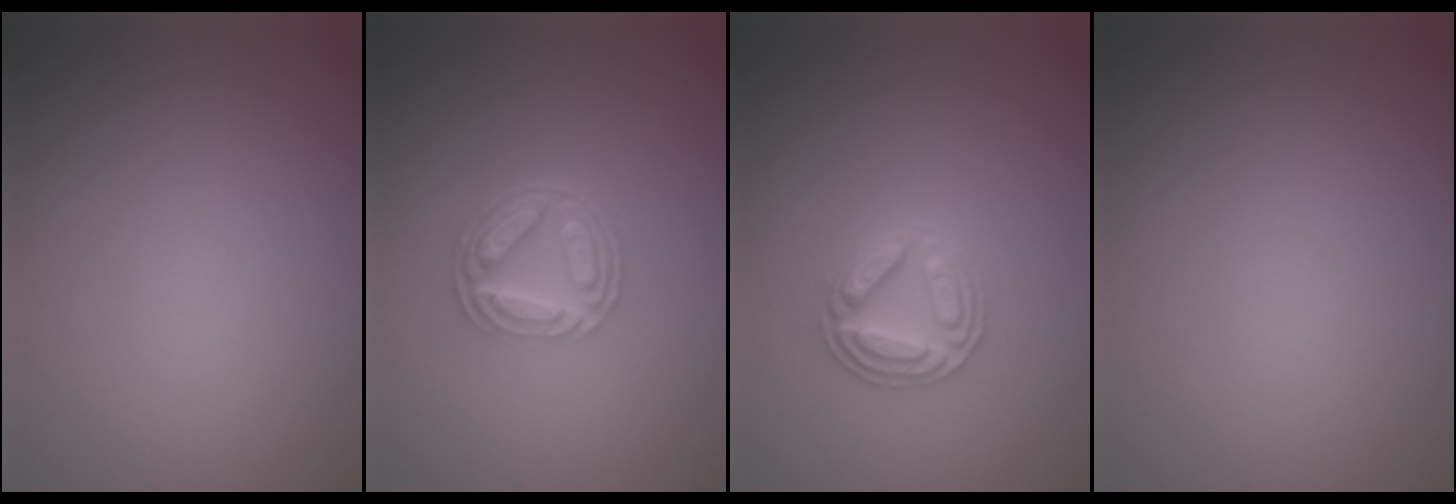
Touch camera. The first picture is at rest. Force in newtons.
{"total": 5.0, "press": 3.5, "slide": 3.5}
{"total": 2.9, "press": 2.9, "slide": 0.2}
{"total": 0.0}